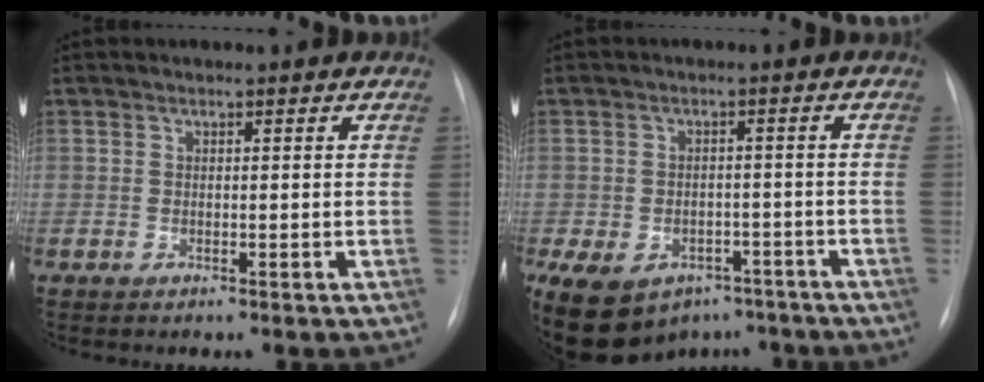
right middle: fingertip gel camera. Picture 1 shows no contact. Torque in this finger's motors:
{"motor_torque": [1.10, -1.04, 0.88, 0.21]}